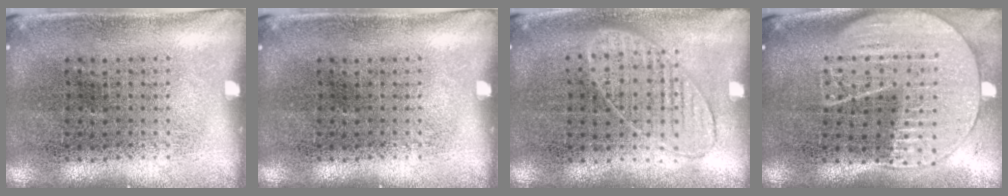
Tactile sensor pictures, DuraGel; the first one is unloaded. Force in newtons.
{"total": 0.0}
{"total": 0.9, "press": 0.8, "slide": 0.3}
{"total": 2.0, "press": 1.8, "slide": 0.8}